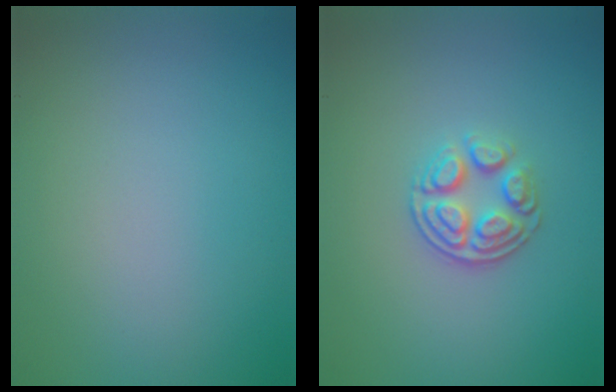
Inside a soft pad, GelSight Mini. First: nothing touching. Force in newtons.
{"total": 3.2, "press": 2.6, "slide": 2.0}